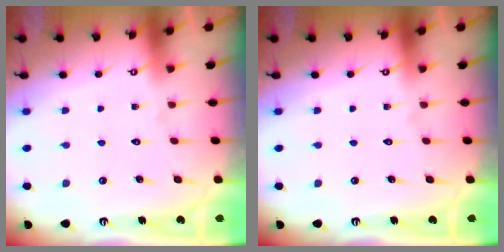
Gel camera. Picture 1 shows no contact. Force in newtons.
{"total": 0.0}